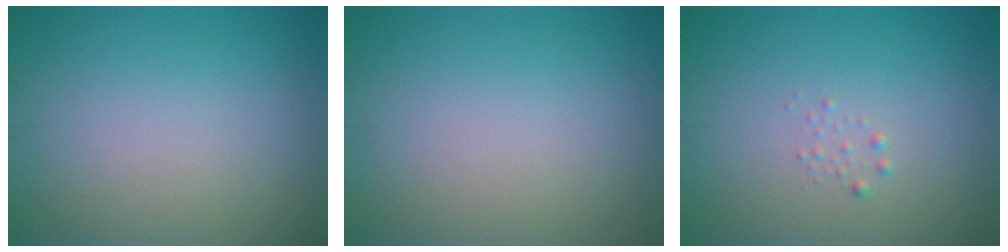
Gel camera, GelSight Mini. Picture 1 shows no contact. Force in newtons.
{"total": 0.0}
{"total": 0.6, "press": 0.6, "slide": 0.0}